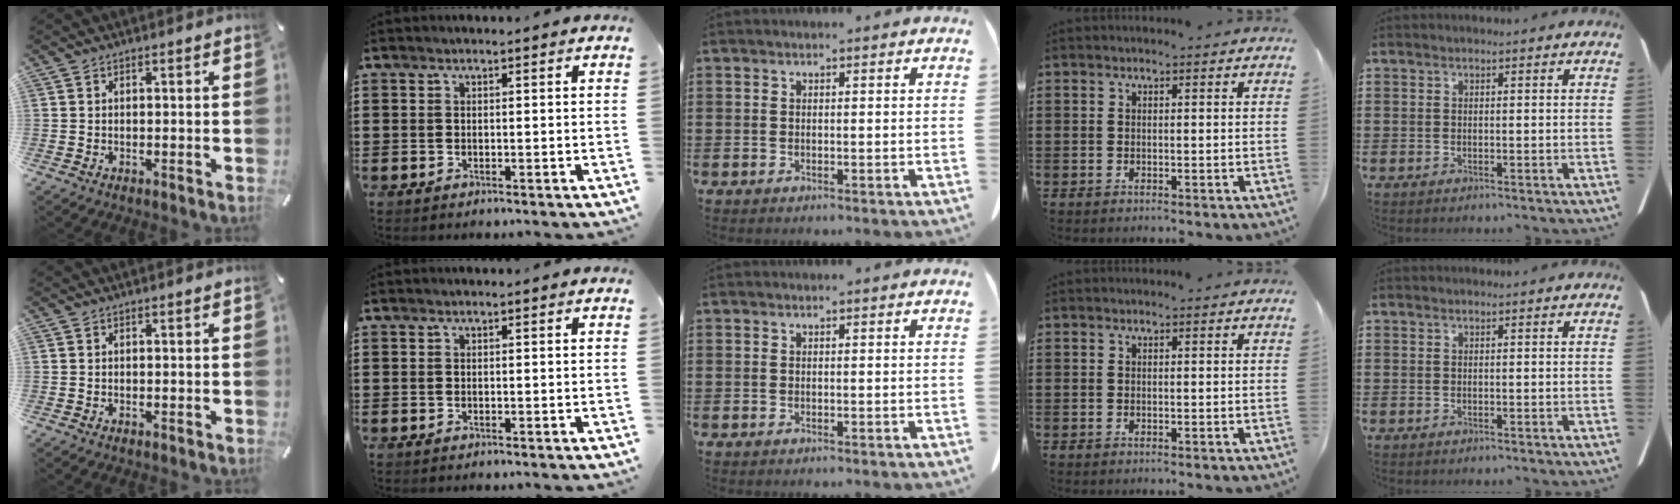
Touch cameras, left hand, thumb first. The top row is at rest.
{}